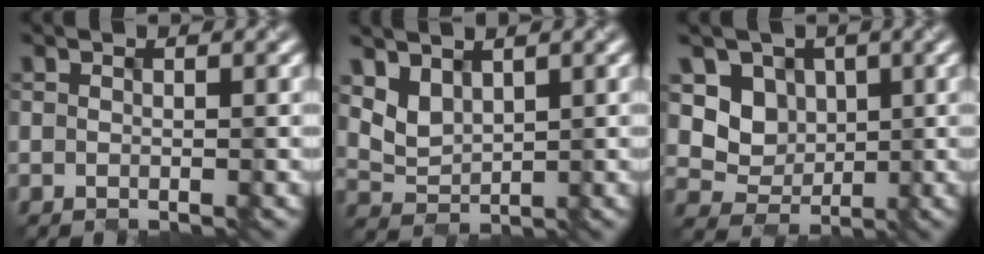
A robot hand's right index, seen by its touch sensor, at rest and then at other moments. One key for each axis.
{"total": 2.4, "fx": 1.6, "fy": 1.4, "fz": 1.2, "tx": -0.032, "ty": -0.003, "tz": 0.037}
{"total": 4.3, "fx": 1.0, "fy": 3.8, "fz": 1.7, "tx": -0.038, "ty": -0.003, "tz": 0.015}